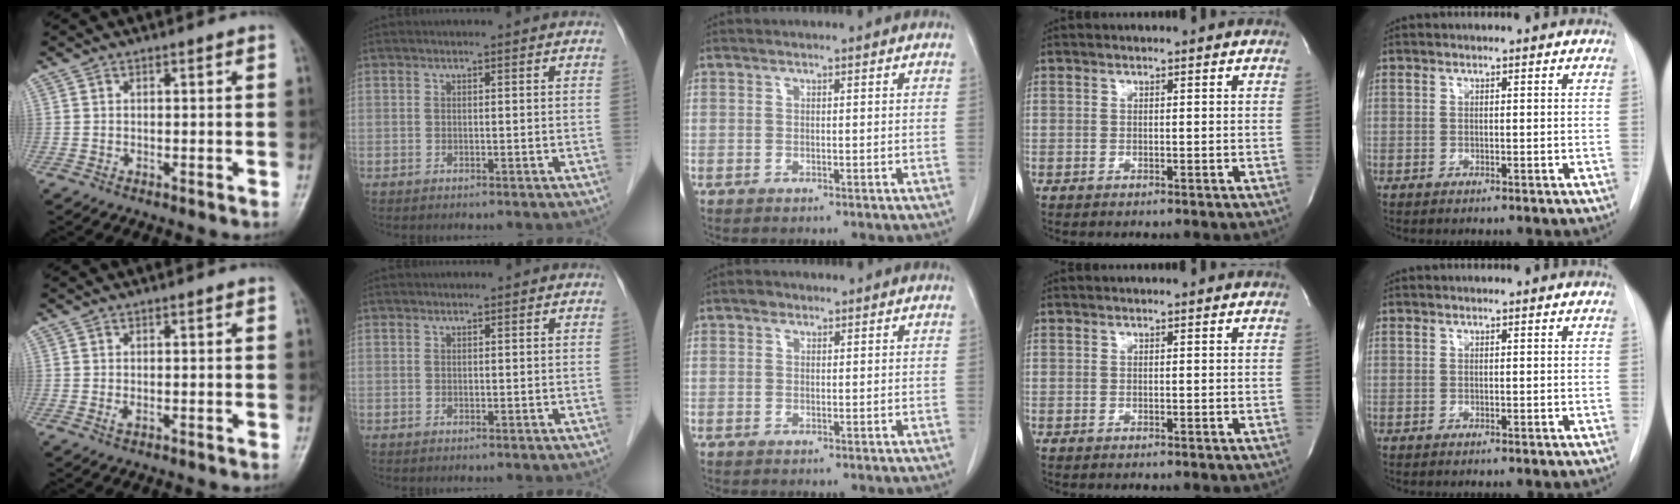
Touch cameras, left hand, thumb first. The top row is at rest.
{"thumb": {"total": 1.5, "force": [-0.1, 0.7, 1.3], "torque": [-0.025, 0.004, 0.000]}, "middle": {"total": 1.0, "force": [0.6, 0.8, 0.2], "torque": [-0.003, 0.003, 0.007]}}